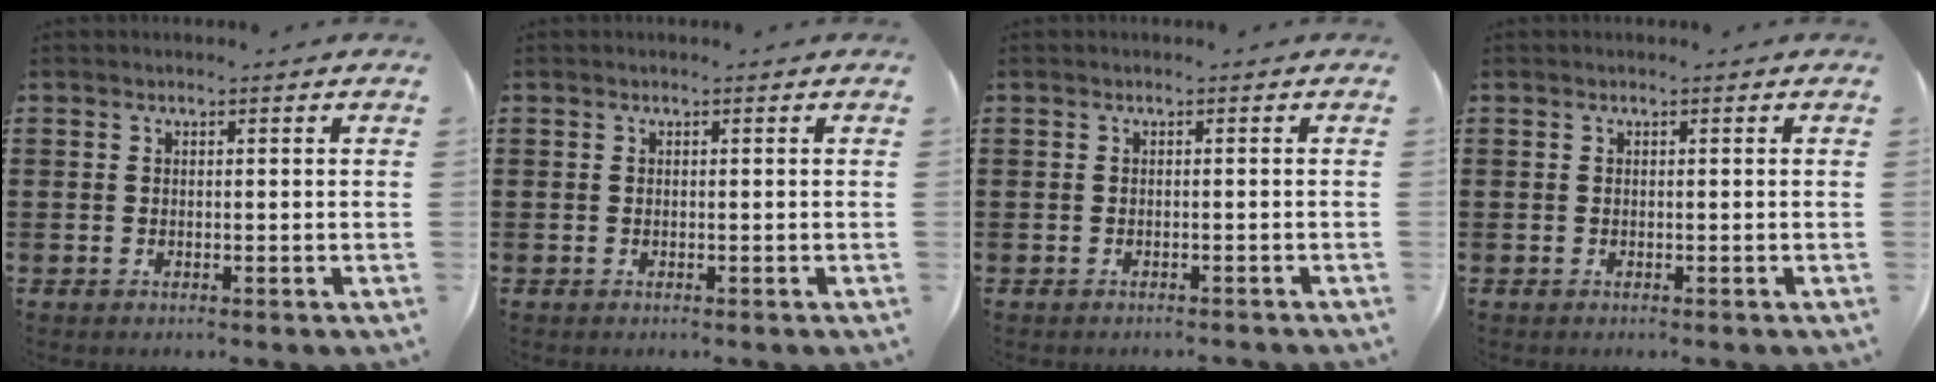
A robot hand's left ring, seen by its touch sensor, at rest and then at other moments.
{"total": 0.0}
{"total": 0.7, "force": [-0.7, 0.0, 0.2], "torque": [-0.005, -0.002, -0.013]}
{"total": 0.0}